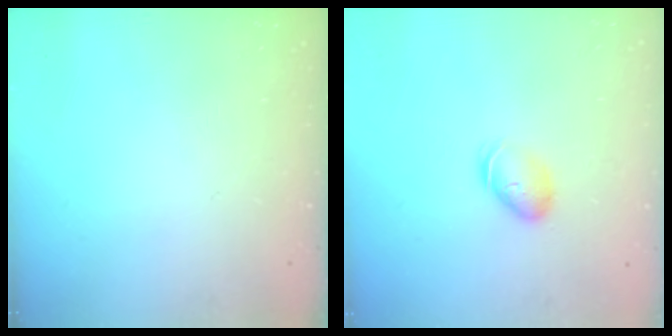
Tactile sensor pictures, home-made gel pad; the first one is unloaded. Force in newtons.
{"total": 6.6, "press": 6.6, "slide": 0.7}